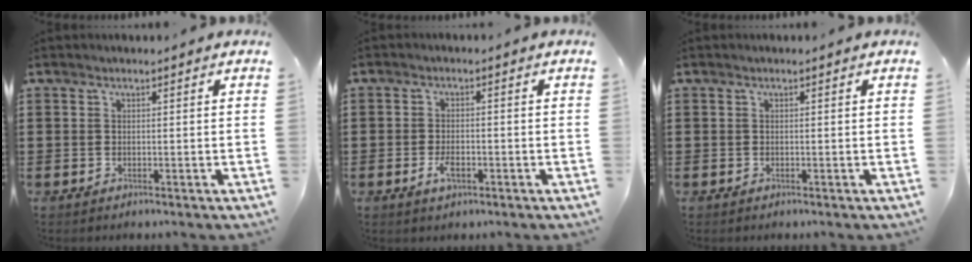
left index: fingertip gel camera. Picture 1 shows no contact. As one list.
[{"total": 3.1, "force": [-1.2, 1.4, 2.5], "torque": [-0.060, -0.003, -0.025]}, {"total": 0.0}]